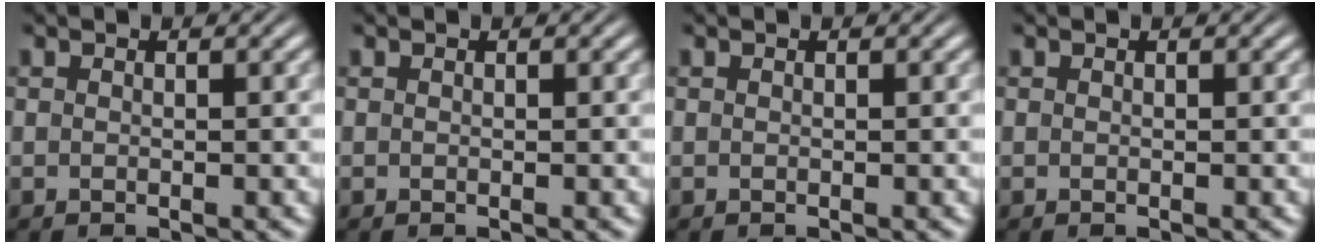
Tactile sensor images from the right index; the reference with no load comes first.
{"total": 0.0}
{"total": 0.0}
{"total": 0.0}